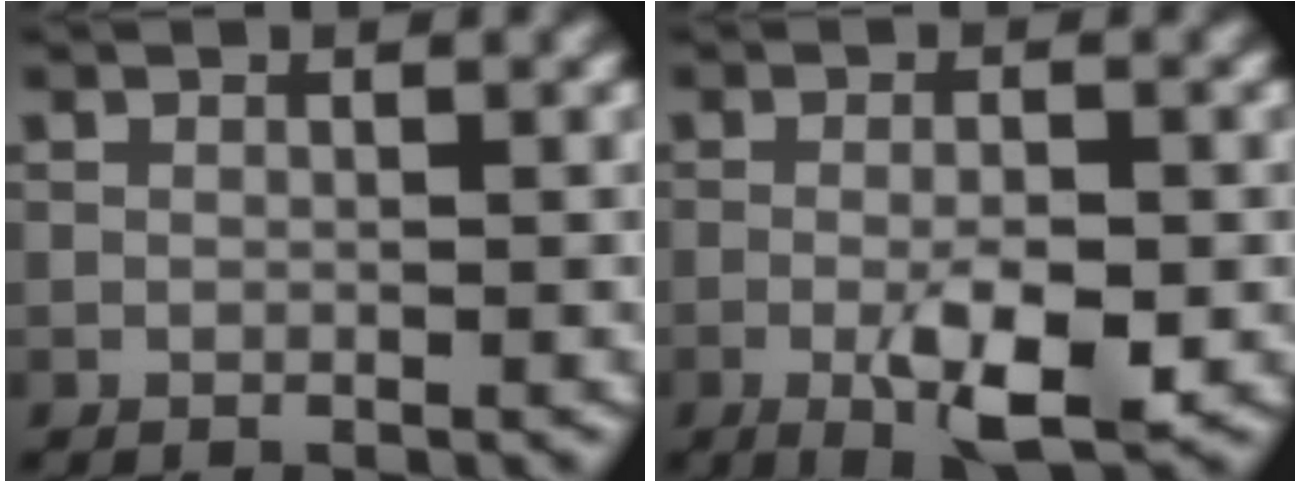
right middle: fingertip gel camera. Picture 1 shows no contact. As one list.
[{"total": 5.4, "force": [-1.7, 1.4, 4.9], "torque": [-0.083, -0.002, -0.028]}]